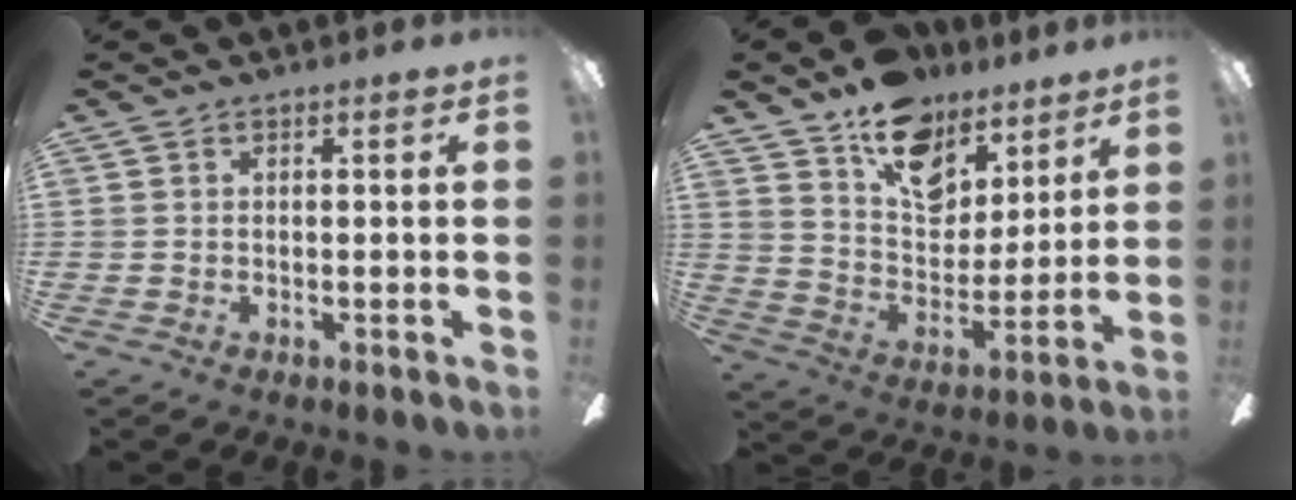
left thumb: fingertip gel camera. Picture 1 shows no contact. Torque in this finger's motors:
{"motor_torque": [1.78, 1.17, 1.09, -1.21, 0.26]}